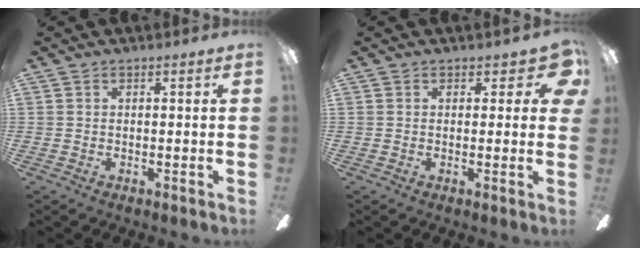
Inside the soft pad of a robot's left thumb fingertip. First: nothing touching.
{"total": 4.6, "force": [2.1, 2.6, 3.2], "torque": [-0.021, -0.010, 0.034]}